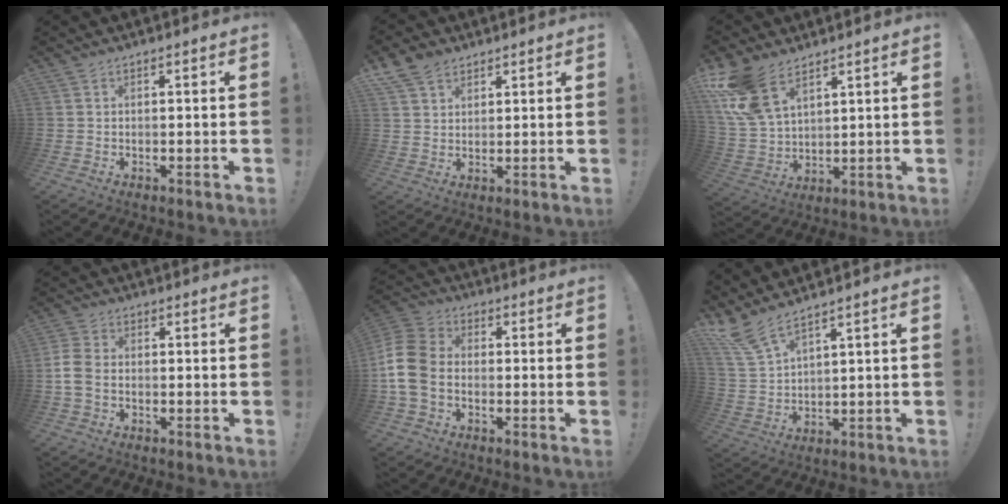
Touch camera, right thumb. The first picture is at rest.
{"total": 7.0, "force": [4.7, 4.6, 2.5], "torque": [-0.043, -0.018, 0.093]}
{"total": 14.8, "force": [9.2, 8.0, 8.3], "torque": [-0.174, -0.045, 0.178]}
{"total": 6.7, "force": [-1.3, 4.7, 4.6], "torque": [-0.110, 0.006, -0.021]}
{"total": 13.3, "force": [-2.5, 9.8, 8.6], "torque": [-0.178, 0.027, -0.045]}
{"total": 7.4, "force": [6.0, 1.5, 4.0], "torque": [-0.093, -0.027, 0.116]}